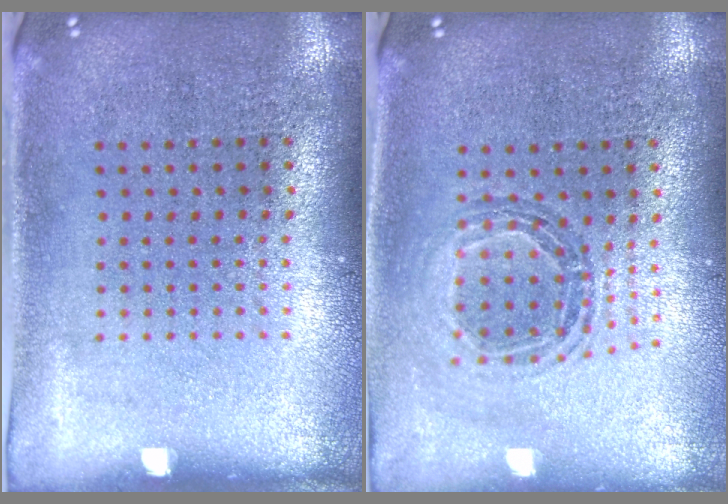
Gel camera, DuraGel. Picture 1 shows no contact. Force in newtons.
{"total": 0.9, "press": 0.9, "slide": 0.1}